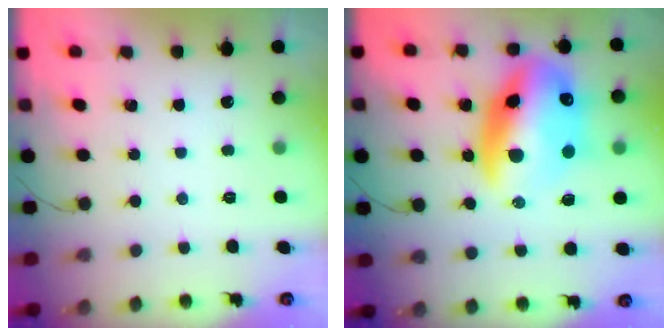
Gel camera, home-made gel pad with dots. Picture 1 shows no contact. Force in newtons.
{"total": 20.6, "press": 20.0, "slide": 5.1}